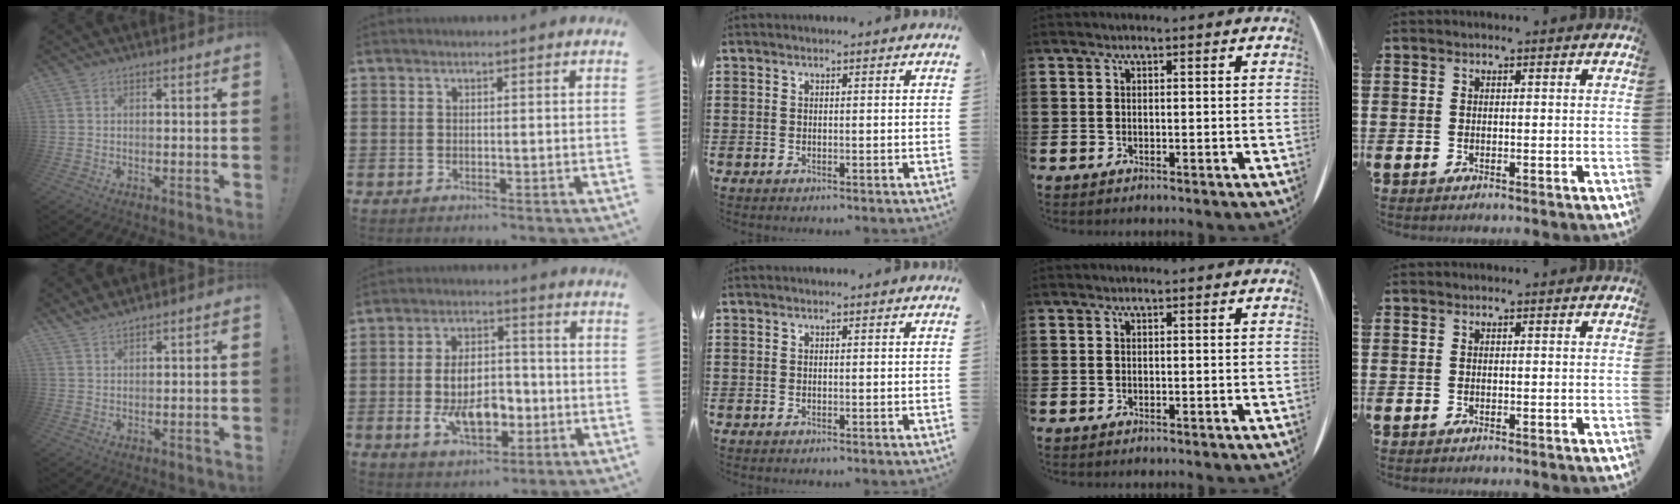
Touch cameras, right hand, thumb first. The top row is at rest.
{"thumb": {"total": 2.6, "force": [2.5, 0.1, 0.6], "torque": [-0.008, -0.016, 0.045]}, "index": {"total": 9.5, "force": [-2.3, 5.3, 7.6], "torque": [-0.122, 0.001, -0.044]}}